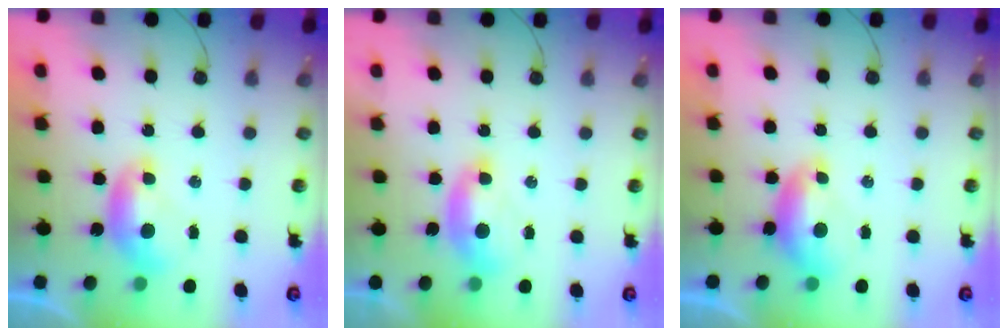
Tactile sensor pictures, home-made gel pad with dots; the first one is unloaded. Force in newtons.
{"total": 1.5, "press": 1.4, "slide": 0.6}
{"total": 0.6, "press": 0.3, "slide": 0.5}